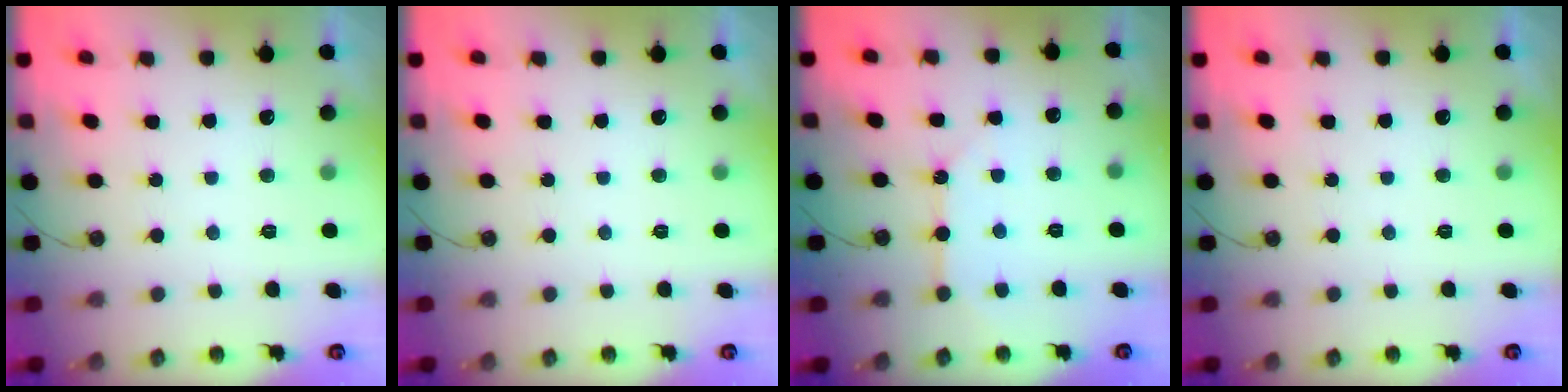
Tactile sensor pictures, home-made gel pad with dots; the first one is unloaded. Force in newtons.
{"total": 0.5, "press": 0.4, "slide": 0.4}
{"total": 6.6, "press": 6.6, "slide": 0.7}
{"total": 0.0}